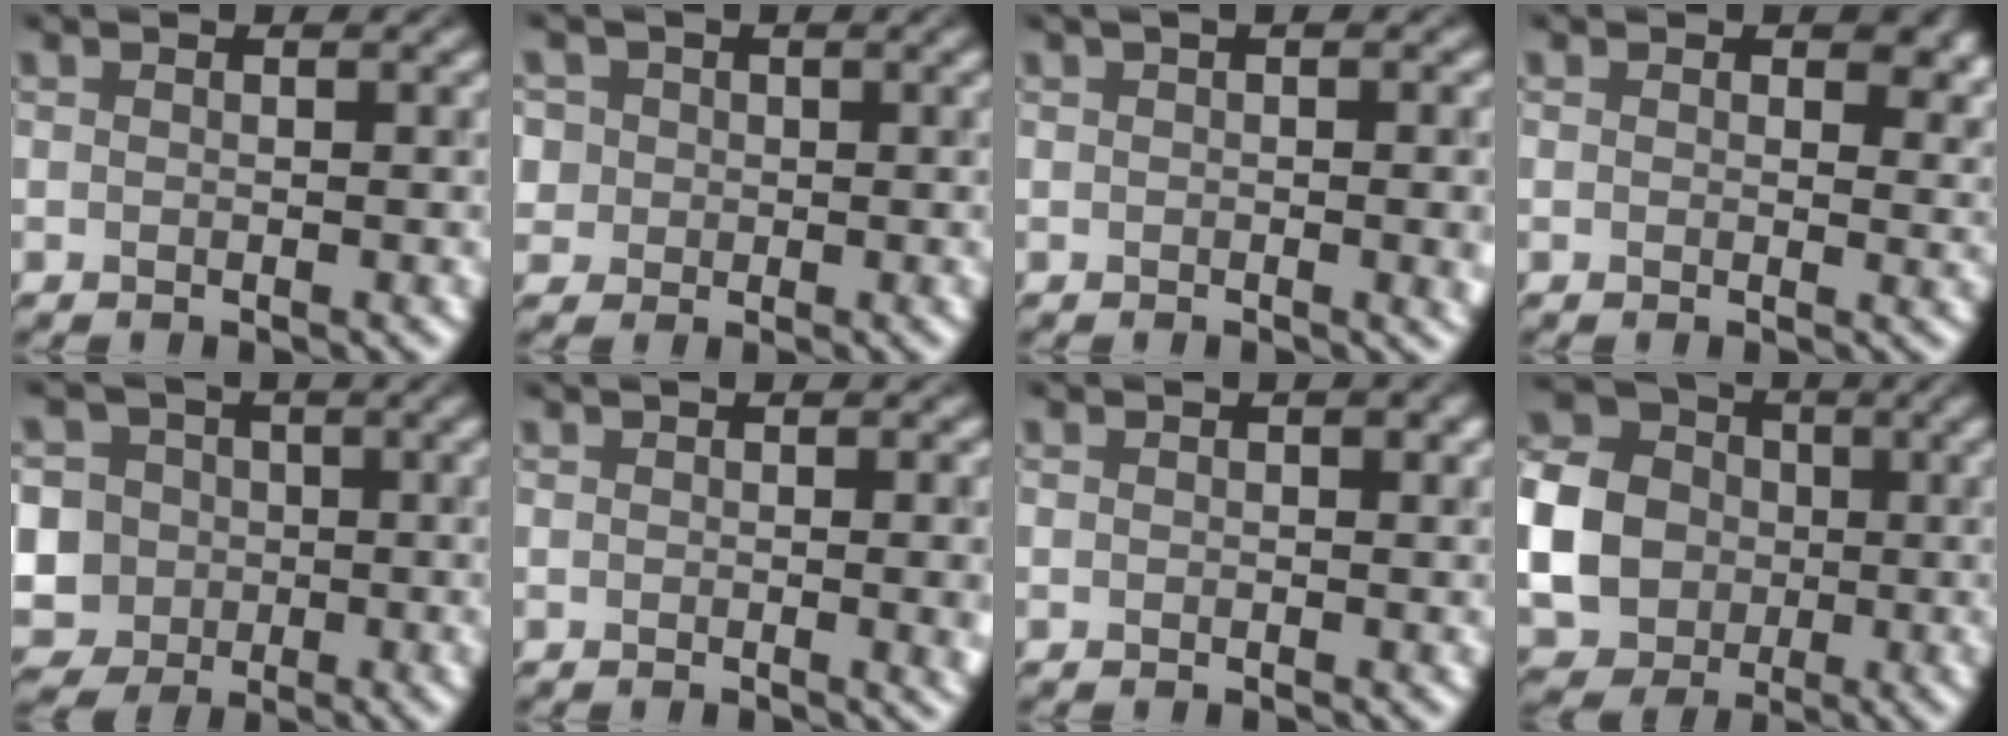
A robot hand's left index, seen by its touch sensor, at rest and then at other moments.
{"total": 5.0, "force": [1.9, 4.3, 1.9], "torque": [-0.041, 0.022, 0.015]}
{"total": 5.5, "force": [1.0, 2.1, 5.0], "torque": [-0.036, 0.009, 0.012]}
{"total": 2.7, "force": [1.1, 1.7, 1.7], "torque": [-0.020, -0.007, 0.011]}
{"total": 9.9, "force": [-0.1, 9.1, 3.8], "torque": [-0.090, 0.015, -0.039]}
{"total": 4.0, "force": [0.2, 1.4, 3.8], "torque": [-0.034, 0.004, 0.007]}
{"total": 0.9, "force": [0.3, 0.6, 0.6], "torque": [-0.003, -0.002, 0.002]}
{"total": 10.7, "force": [-0.8, 9.5, 4.9], "torque": [-0.147, -0.007, -0.032]}